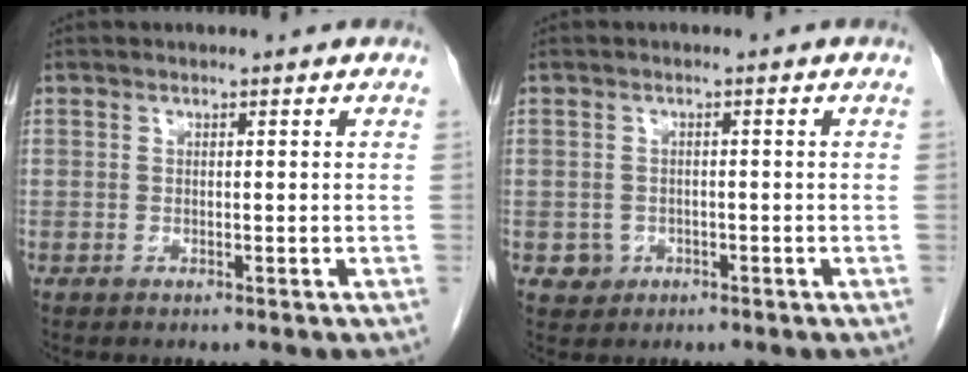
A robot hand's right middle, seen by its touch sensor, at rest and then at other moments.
{"total": 2.1, "force": [-0.7, 1.9, 0.3], "torque": [-0.001, 0.007, -0.007]}